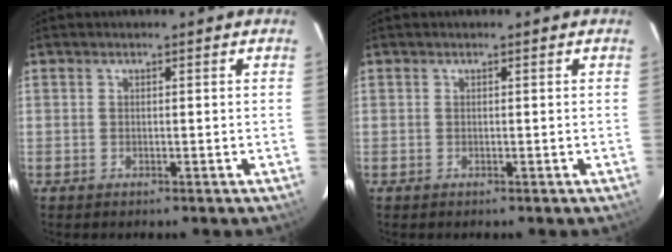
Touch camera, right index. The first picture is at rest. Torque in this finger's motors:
{"motor_torque": [-0.03, -0.03, 0.00, 0.00]}